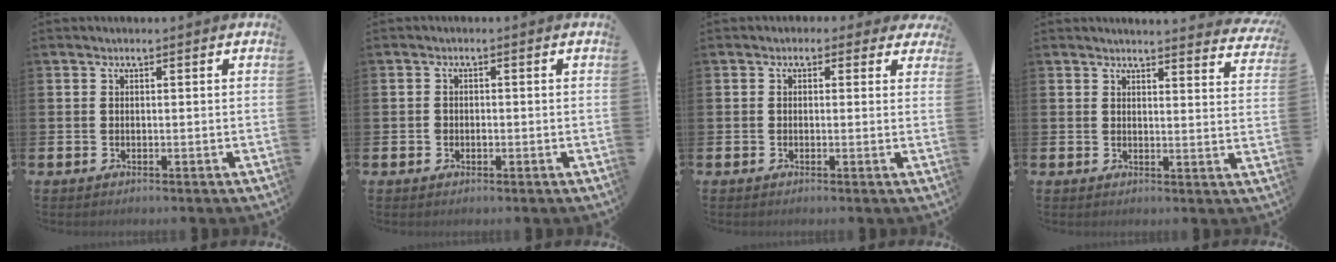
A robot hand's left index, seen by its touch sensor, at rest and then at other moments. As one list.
[{"total": 1.1, "force": [-0.3, 1.0, 0.4], "torque": [-0.009, 0.006, -0.009]}, {"total": 1.1, "force": [0.2, 1.0, 0.3], "torque": [-0.005, 0.011, 0.000]}, {"total": 3.5, "force": [3.5, -0.1, 0.2], "torque": [0.004, -0.031, 0.058]}]